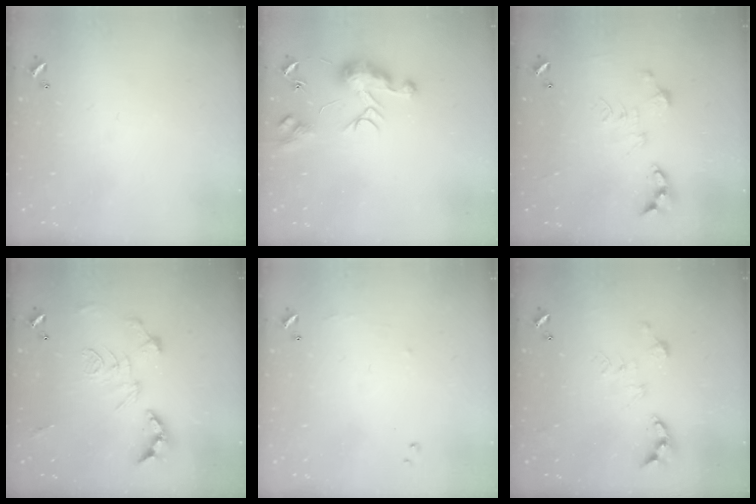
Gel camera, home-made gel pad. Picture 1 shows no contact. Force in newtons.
{"total": 9.6, "press": 9.5, "slide": 0.9}
{"total": 0.0}
{"total": 2.9, "press": 2.3, "slide": 1.7}
{"total": 5.2, "press": 5.1, "slide": 0.6}
{"total": 0.0}